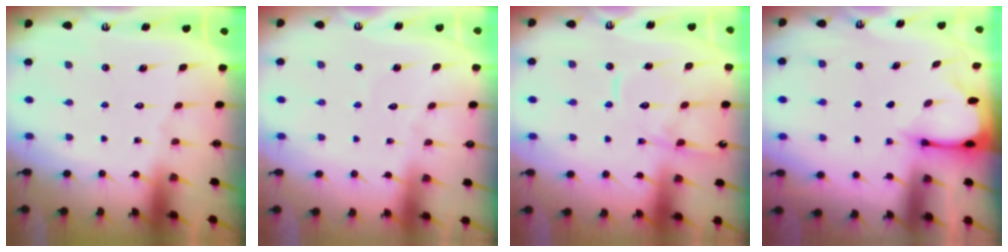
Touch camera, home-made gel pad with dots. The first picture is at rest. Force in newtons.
{"total": 2.0, "press": 2.0, "slide": 0.1}
{"total": 13.0, "press": 12.9, "slide": 1.3}
{"total": 2.5, "press": 2.5, "slide": 0.3}